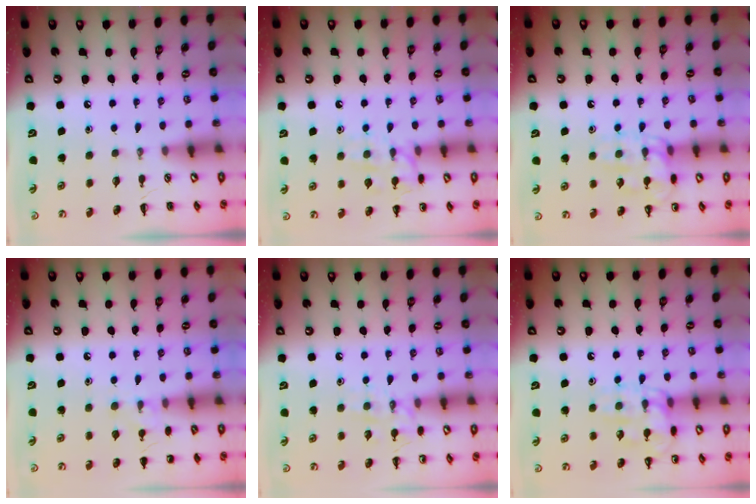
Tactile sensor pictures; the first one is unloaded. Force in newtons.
{"total": 11.0, "press": 10.9, "slide": 0.5}
{"total": 12.8, "press": 12.8, "slide": 0.3}
{"total": 9.0, "press": 8.7, "slide": 2.4}
{"total": 9.2, "press": 9.1, "slide": 1.2}
{"total": 12.8, "press": 12.8, "slide": 0.3}